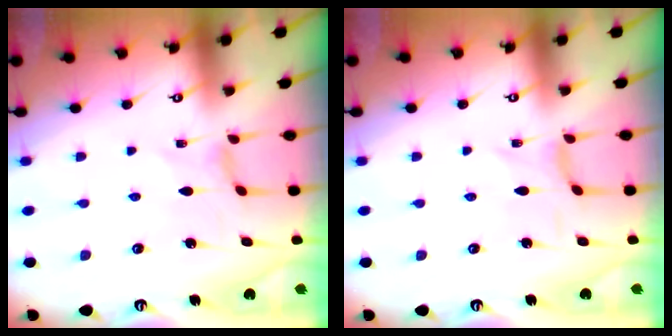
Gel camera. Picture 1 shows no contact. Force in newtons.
{"total": 0.8, "press": 0.7, "slide": 0.3}